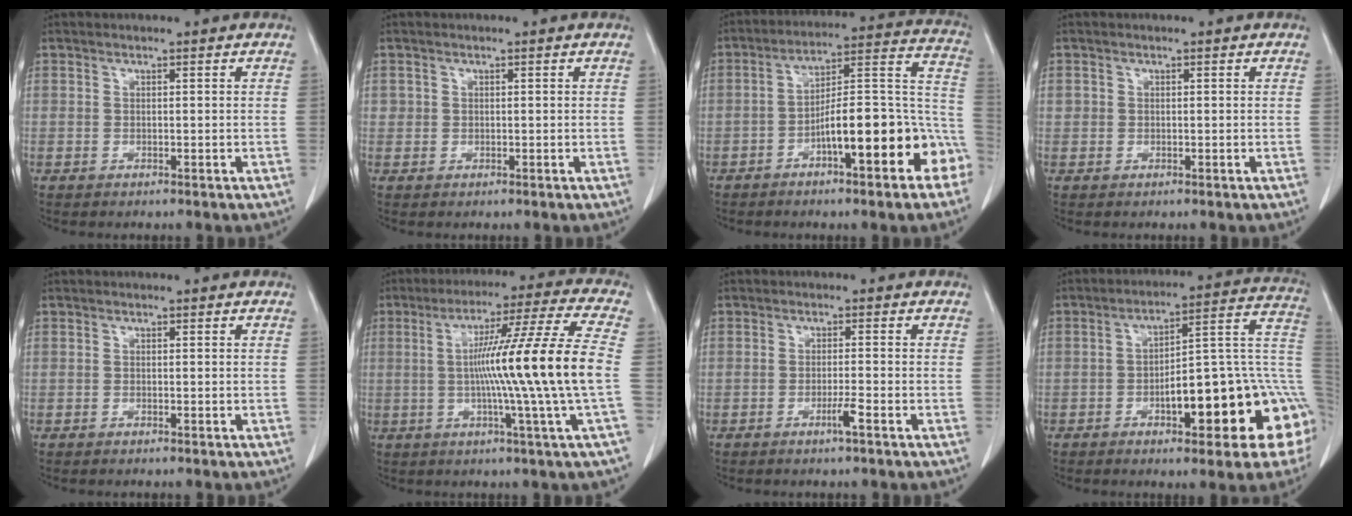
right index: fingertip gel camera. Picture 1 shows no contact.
{"total": 0.8, "force": [0.2, 0.8, 0.1], "torque": [0.011, 0.005, 0.001]}
{"total": 17.1, "force": [-7.2, 3.9, 15.0], "torque": [-0.182, 0.047, -0.098]}
{"total": 0.8, "force": [0.1, 0.8, 0.1], "torque": [0.007, 0.008, 0.001]}
{"total": 0.0}
{"total": 16.2, "force": [-0.8, -3.0, 15.9], "torque": [-0.255, -0.005, -0.021]}
{"total": 2.2, "force": [-1.2, -0.3, 1.8], "torque": [-0.032, -0.002, -0.024]}
{"total": 19.9, "force": [-4.7, 5.2, 18.6], "torque": [-0.169, 0.037, -0.055]}